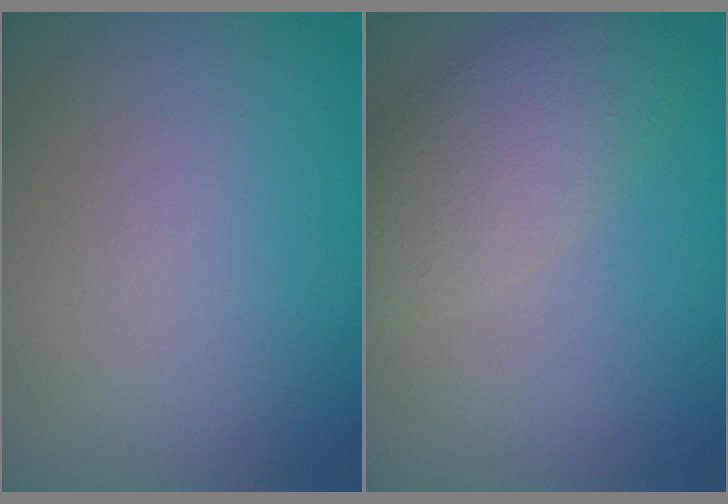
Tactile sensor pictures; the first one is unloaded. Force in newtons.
{"total": 5.0, "press": 5.0, "slide": 0.3}